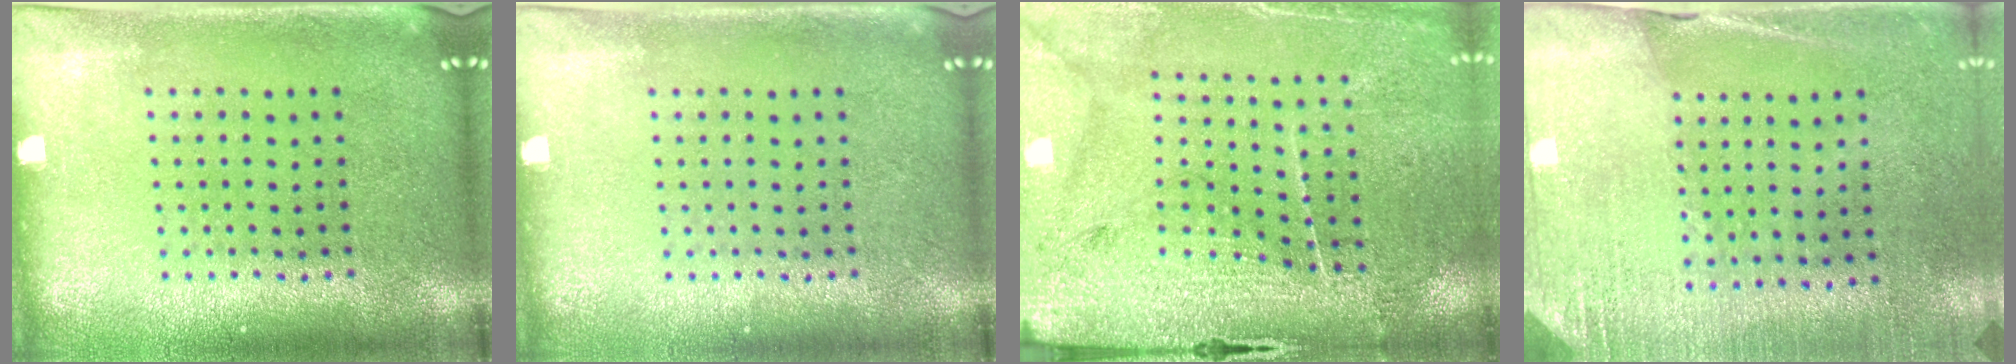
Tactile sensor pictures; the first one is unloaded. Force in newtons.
{"total": 0.0}
{"total": 3.3, "press": 3.3, "slide": 0.1}
{"total": 2.7, "press": 2.6, "slide": 0.9}